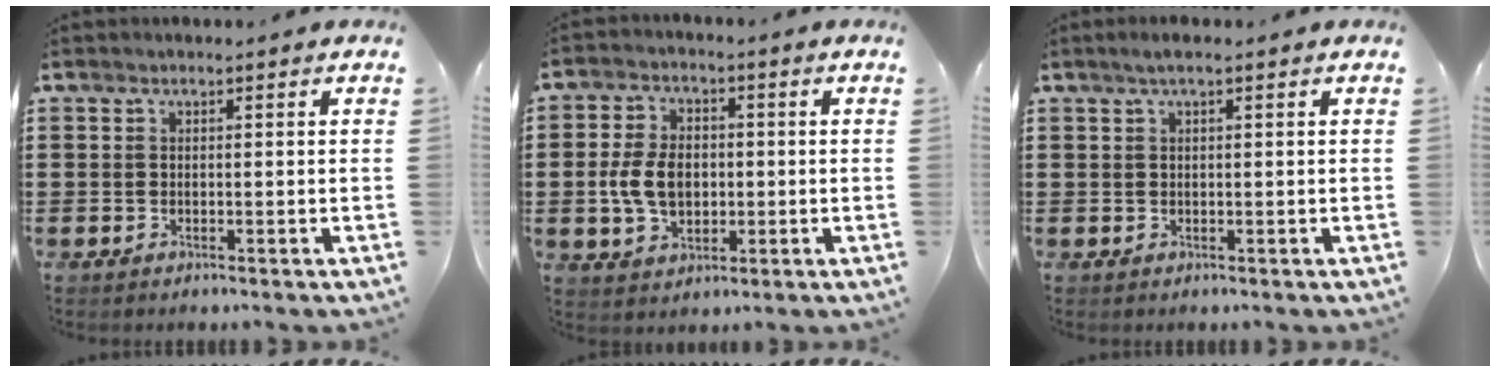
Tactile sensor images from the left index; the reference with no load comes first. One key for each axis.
{"total": 7.1, "fx": -0.5, "fy": 4.8, "fz": 5.2, "tx": -0.114, "ty": 0.004, "tz": -0.016}
{"total": 1.3, "fx": 0.4, "fy": 0.1, "fz": 1.2, "tx": -0.021, "ty": 0.001, "tz": 0.008}